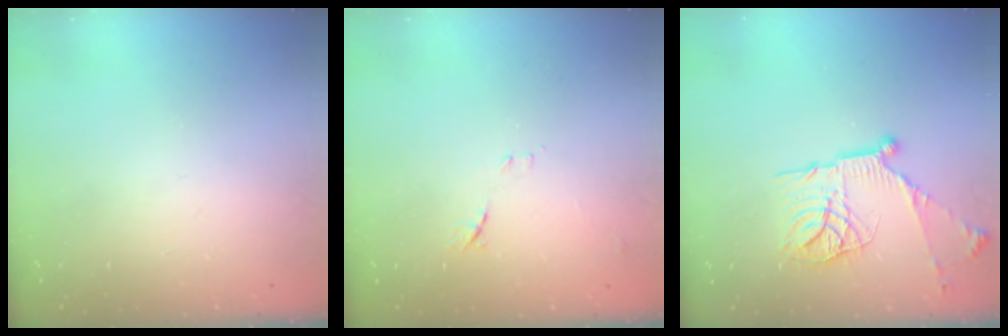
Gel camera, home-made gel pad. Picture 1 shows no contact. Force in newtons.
{"total": 7.5, "press": 7.5, "slide": 0.8}
{"total": 17.9, "press": 17.8, "slide": 1.6}